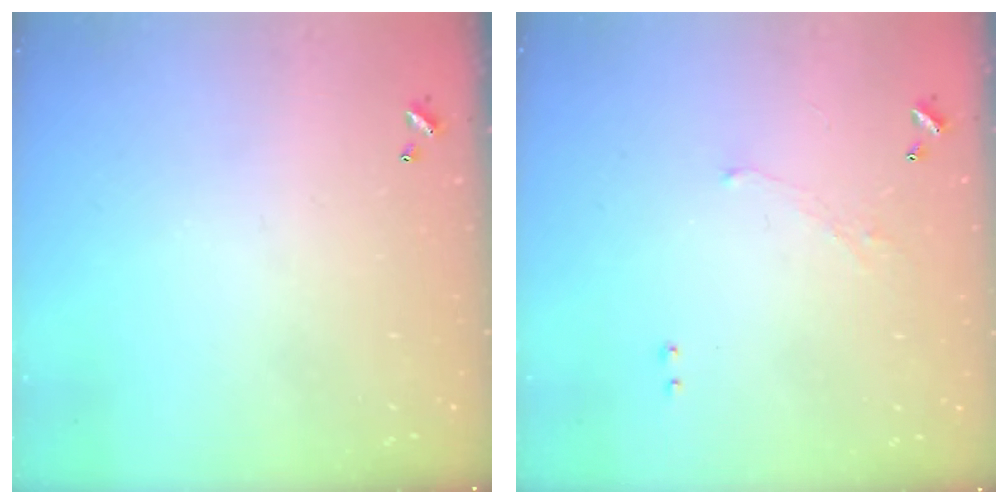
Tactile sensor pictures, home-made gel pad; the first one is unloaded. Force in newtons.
{"total": 0.8, "press": 0.6, "slide": 0.5}